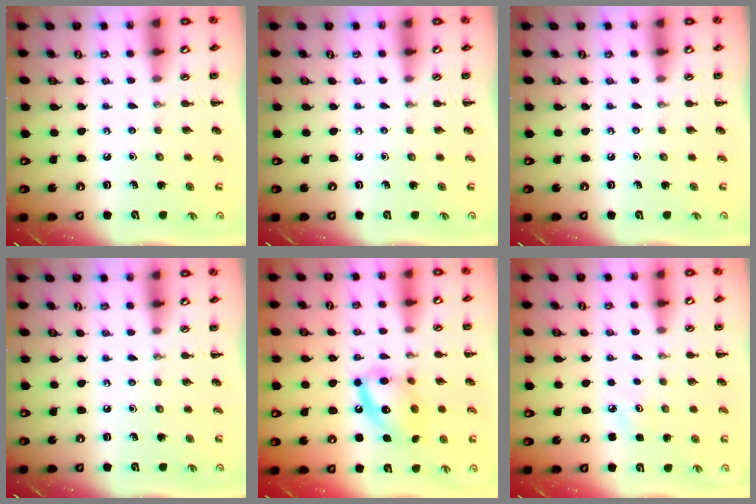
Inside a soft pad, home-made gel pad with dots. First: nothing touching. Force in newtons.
{"total": 0.0}
{"total": 0.0}
{"total": 0.0}
{"total": 12.9, "press": 12.8, "slide": 1.5}
{"total": 2.8, "press": 2.7, "slide": 0.8}